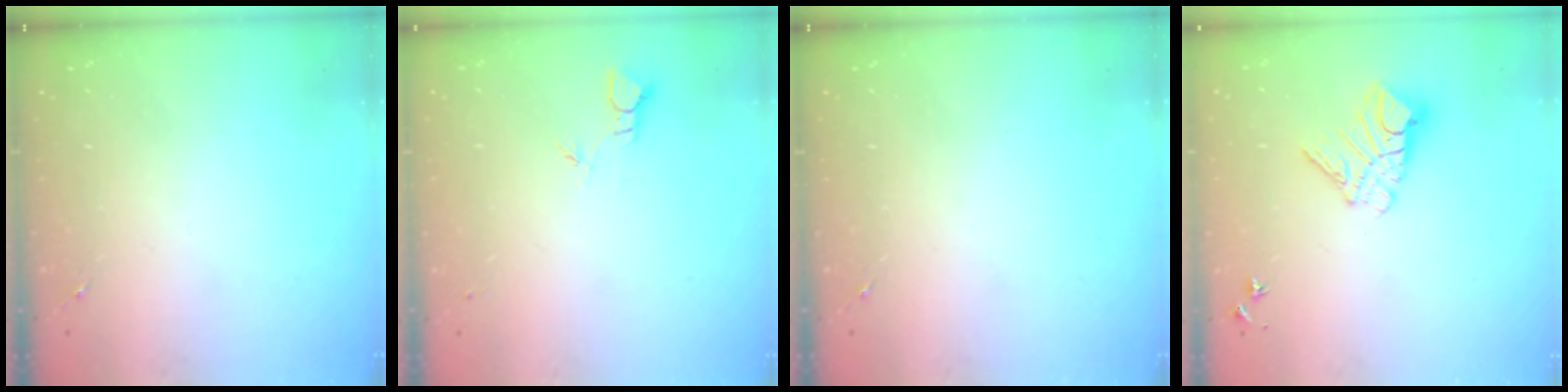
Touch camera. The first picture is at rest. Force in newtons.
{"total": 1.8, "press": 1.8, "slide": 0.0}
{"total": 0.0}
{"total": 10.6, "press": 10.5, "slide": 1.1}